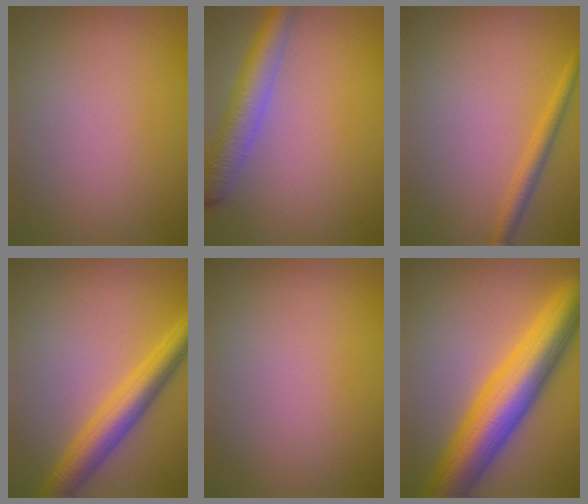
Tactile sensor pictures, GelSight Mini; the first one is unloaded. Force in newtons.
{"total": 5.2, "press": 5.2, "slide": 0.3}
{"total": 2.0, "press": 2.0, "slide": 0.1}
{"total": 5.6, "press": 5.6, "slide": 0.1}
{"total": 0.0}
{"total": 11.0, "press": 11.0, "slide": 0.2}